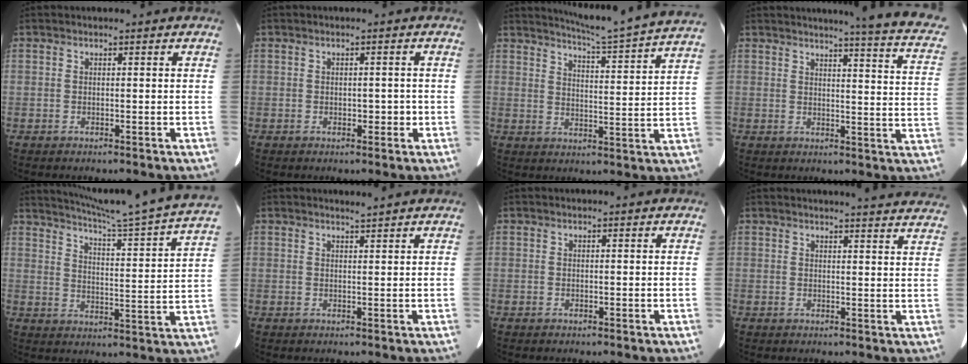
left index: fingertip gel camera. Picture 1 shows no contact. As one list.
[{"total": 1.9, "force": [-0.5, 1.2, 1.4], "torque": [-0.017, 0.005, -0.003]}, {"total": 15.8, "force": [14.7, -1.8, 5.5], "torque": [-0.097, -0.047, 0.185]}, {"total": 15.5, "force": [13.6, 0.4, 7.4], "torque": [-0.080, -0.066, 0.130]}, {"total": 22.9, "force": [20.7, -1.7, 9.7], "torque": [-0.157, -0.066, 0.264]}, {"total": 1.1, "force": [1.0, -0.4, 0.1], "torque": [-0.012, -0.006, 0.021]}, {"total": 0.0}, {"total": 13.9, "force": [13.4, 0.7, 3.8], "torque": [-0.027, -0.045, 0.129]}]